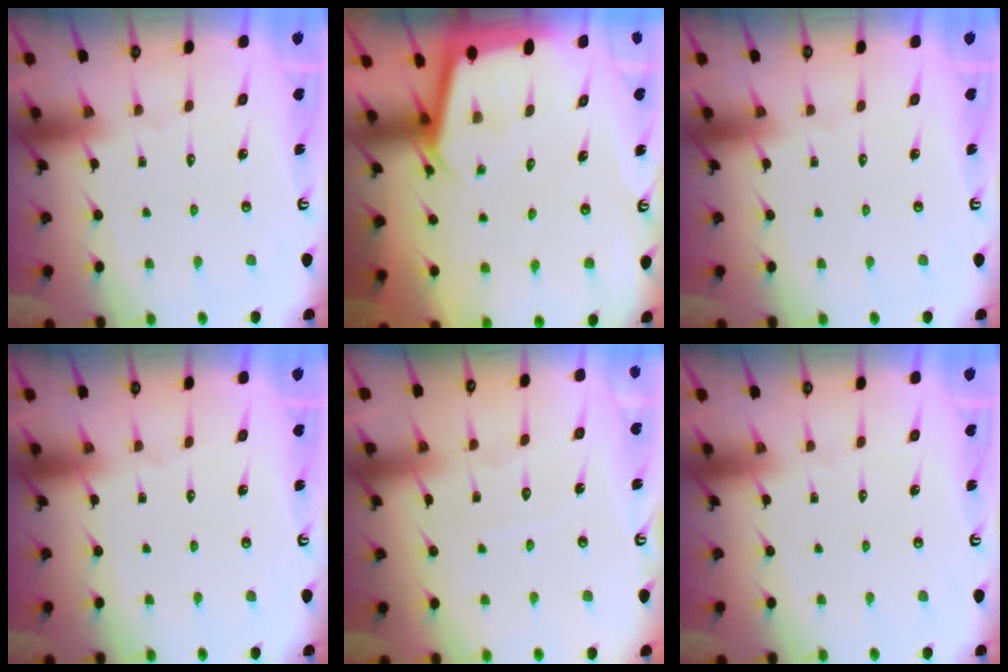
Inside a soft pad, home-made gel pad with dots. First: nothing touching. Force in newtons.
{"total": 2.4, "press": 2.4, "slide": 0.1}
{"total": 0.0}
{"total": 0.0}
{"total": 5.6, "press": 5.6, "slide": 0.6}
{"total": 0.0}